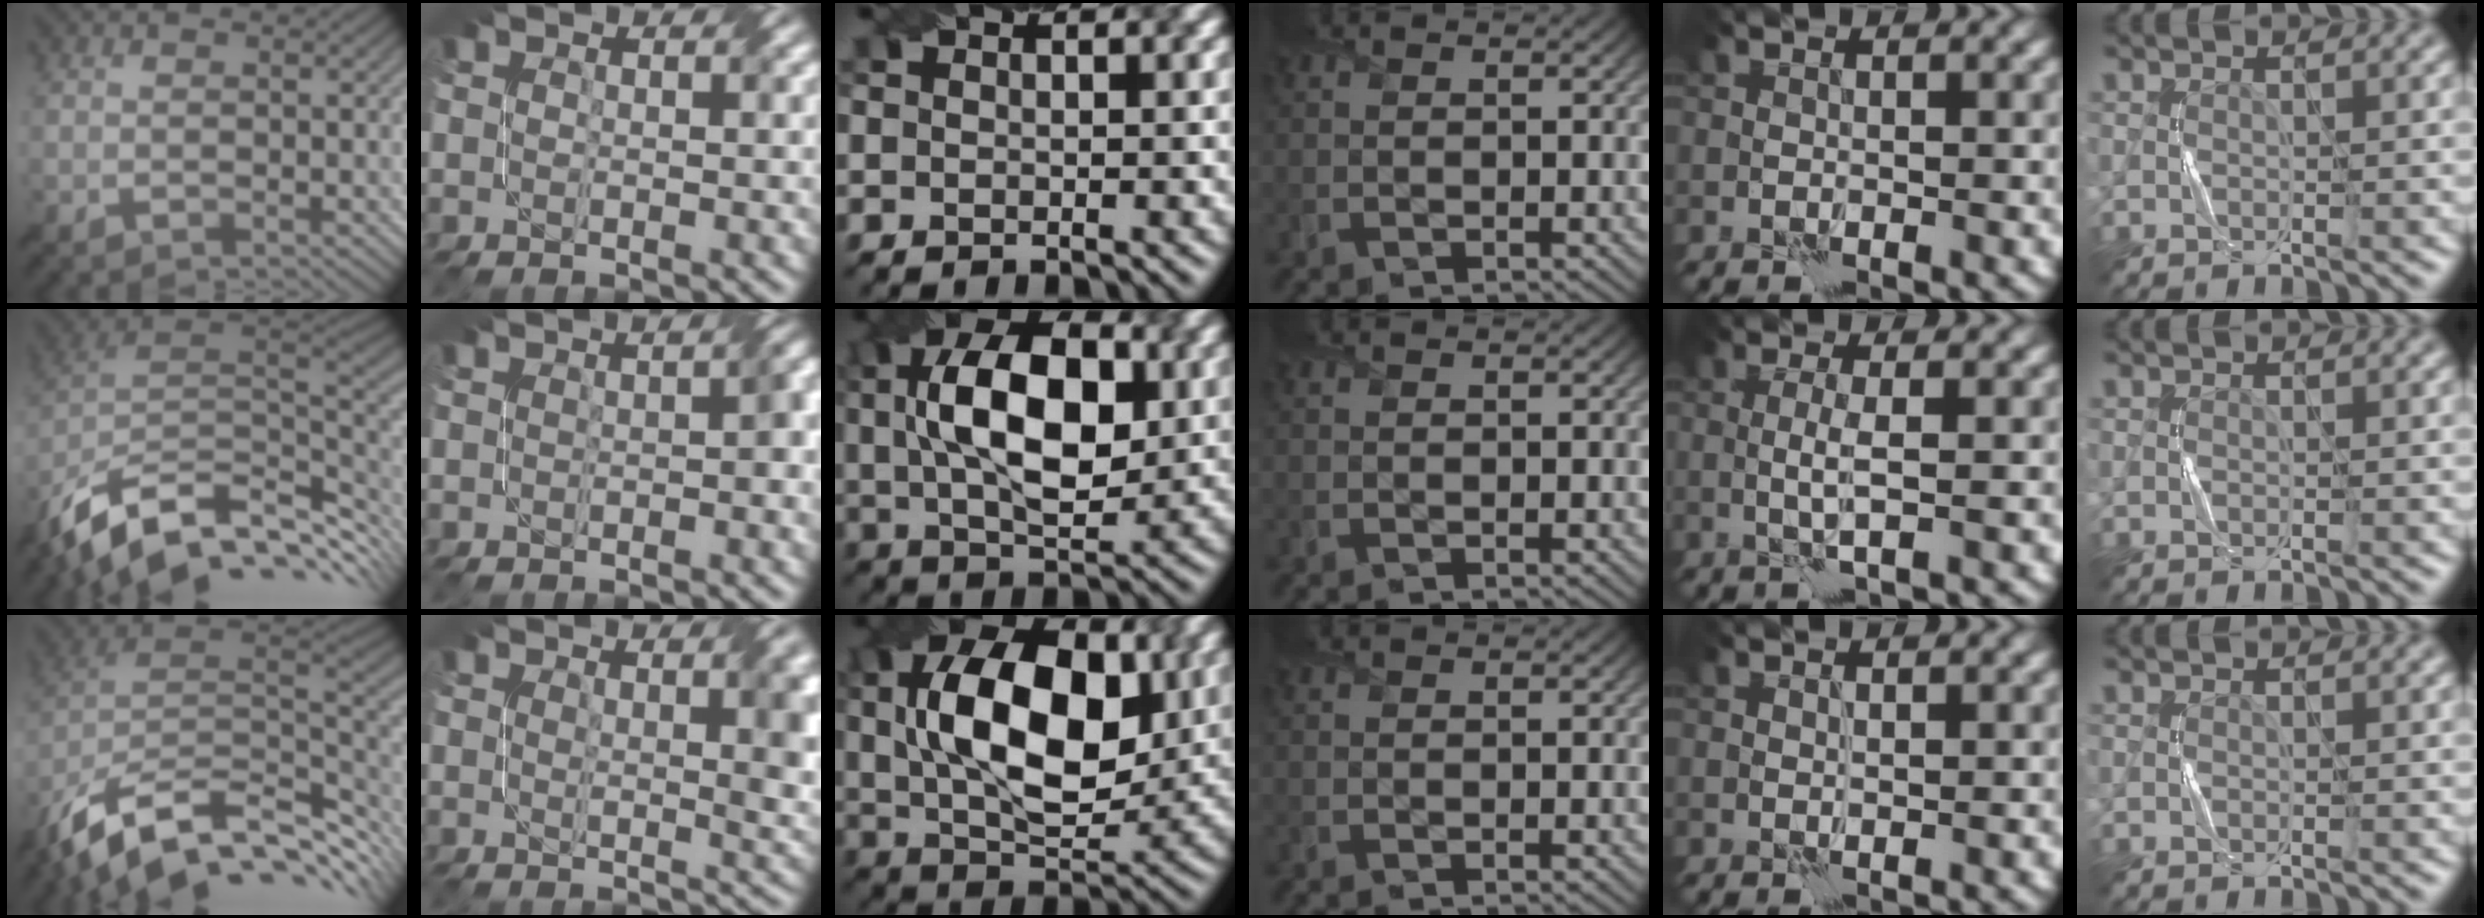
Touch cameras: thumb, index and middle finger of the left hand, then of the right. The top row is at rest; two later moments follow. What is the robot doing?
{"motion": "twist", "object": "screw"}